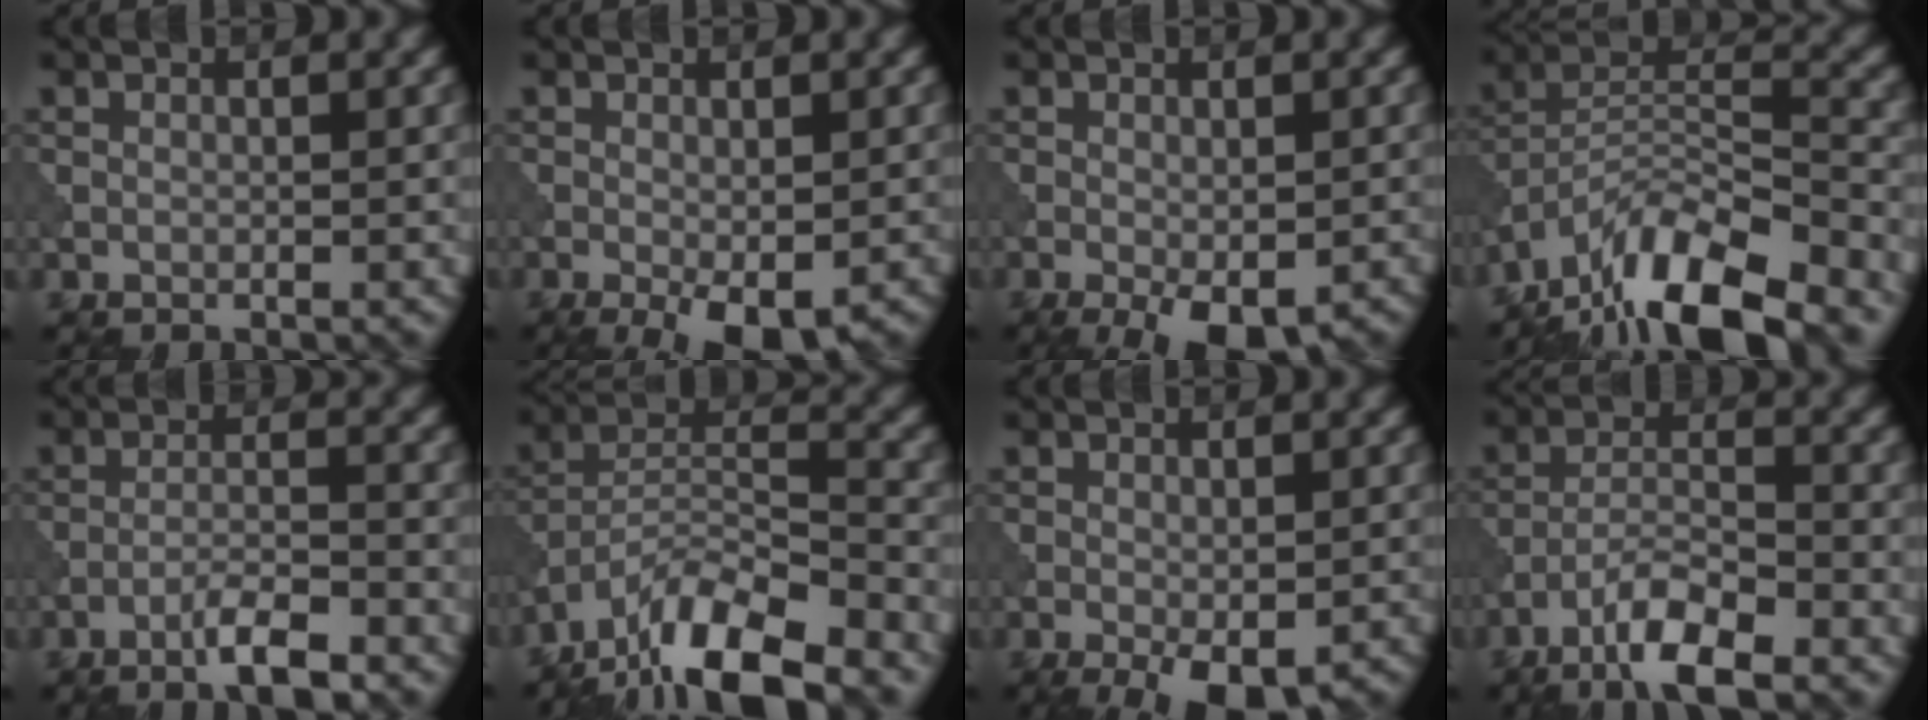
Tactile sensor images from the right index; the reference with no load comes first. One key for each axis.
{"total": 5.1, "fx": -2.1, "fy": 2.0, "fz": 4.1, "tx": -0.062, "ty": -0.009, "tz": -0.027}
{"total": 5.8, "fx": -2.7, "fy": 2.4, "fz": 4.5, "tx": -0.067, "ty": -0.013, "tz": -0.033}
{"total": 13.0, "fx": -10.2, "fy": 3.7, "fz": 7.2, "tx": -0.136, "ty": 0.013, "tz": -0.183}
{"total": 3.8, "fx": -2.6, "fy": 0.4, "fz": 2.7, "tx": -0.050, "ty": 0.008, "tz": -0.054}
{"total": 11.6, "fx": -9.0, "fy": 3.2, "fz": 6.5, "tx": -0.112, "ty": 0.009, "tz": -0.167}
{"total": 5.7, "fx": -2.8, "fy": 2.3, "fz": 4.4, "tx": -0.066, "ty": -0.012, "tz": -0.033}
{"total": 5.7, "fx": -3.9, "fy": 1.3, "fz": 4.0, "tx": -0.071, "ty": 0.004, "tz": -0.080}